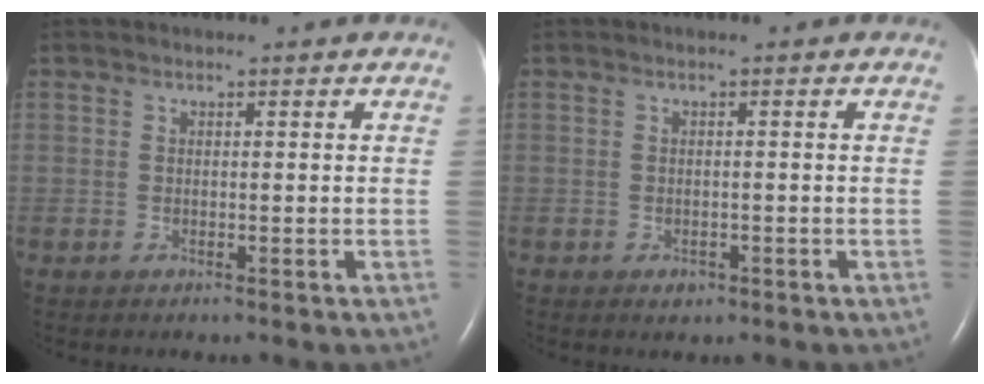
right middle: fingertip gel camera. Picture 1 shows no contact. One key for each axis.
{"total": 1.2, "fx": -0.7, "fy": 0.8, "fz": 0.6, "tx": -0.009, "ty": 0.001, "tz": -0.005}